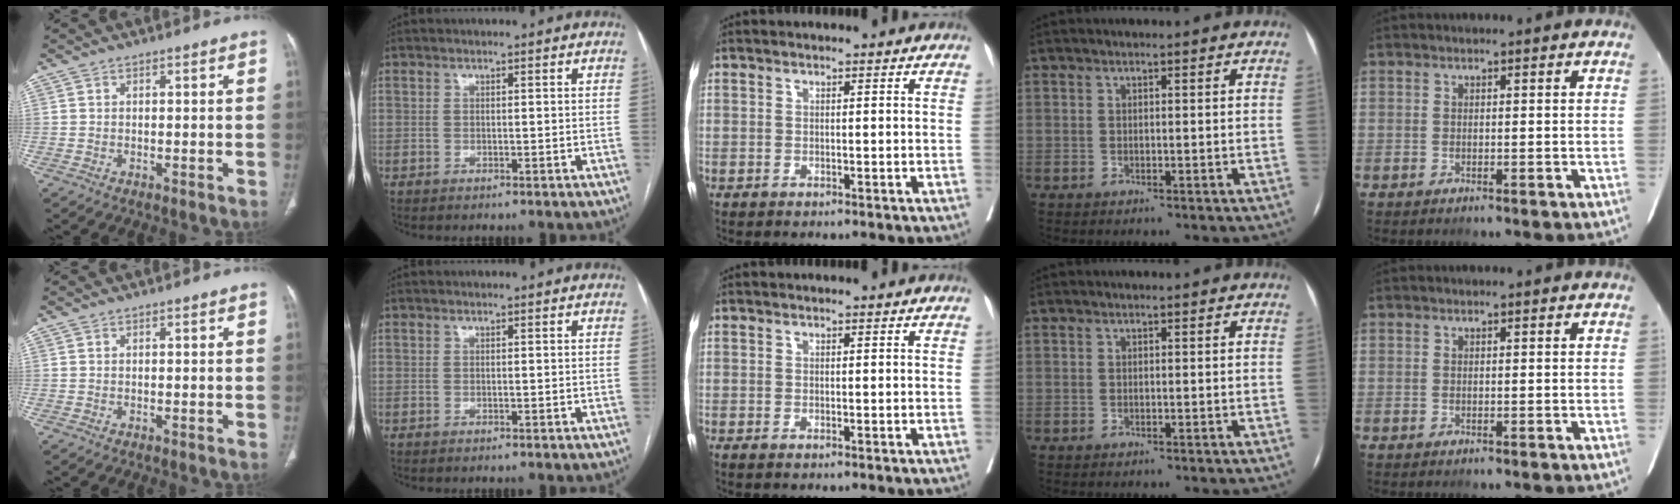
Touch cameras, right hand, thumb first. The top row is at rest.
{"middle": {"total": 0.5, "force": [-0.3, -0.1, 0.4], "torque": [-0.015, -0.001, -0.006]}}